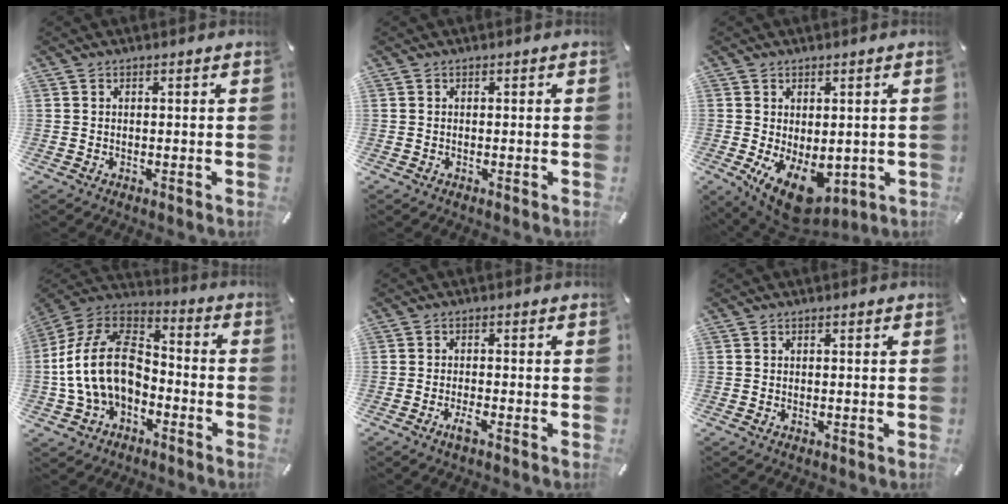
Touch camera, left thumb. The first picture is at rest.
{"total": 0.0}
{"total": 10.4, "force": [-3.2, 6.4, 7.5], "torque": [-0.118, 0.007, -0.048]}
{"total": 17.4, "force": [-3.6, 12.3, 11.8], "torque": [-0.254, 0.031, -0.066]}
{"total": 2.5, "force": [-1.6, 0.5, 1.9], "torque": [-0.037, 0.002, -0.030]}
{"total": 0.0}